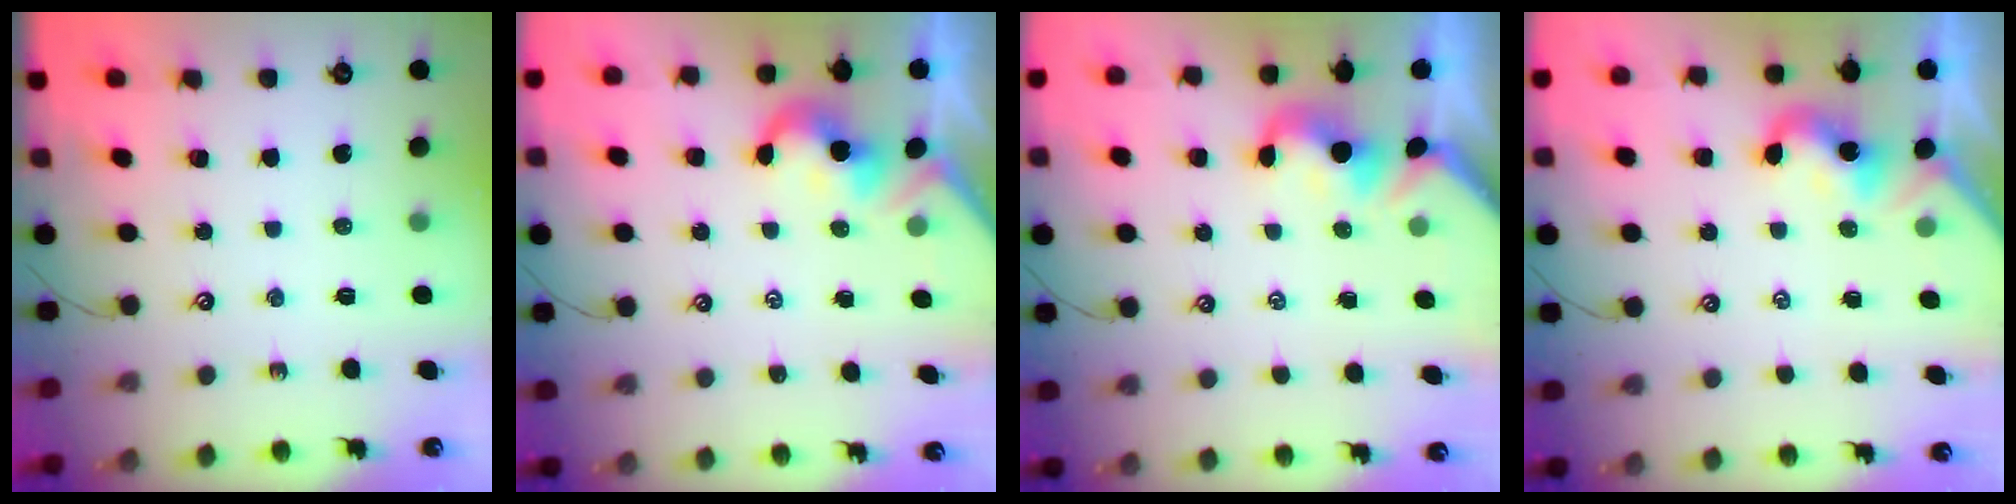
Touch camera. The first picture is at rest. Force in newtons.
{"total": 2.0, "press": 1.9, "slide": 0.5}
{"total": 1.2, "press": 1.1, "slide": 0.3}
{"total": 0.0}